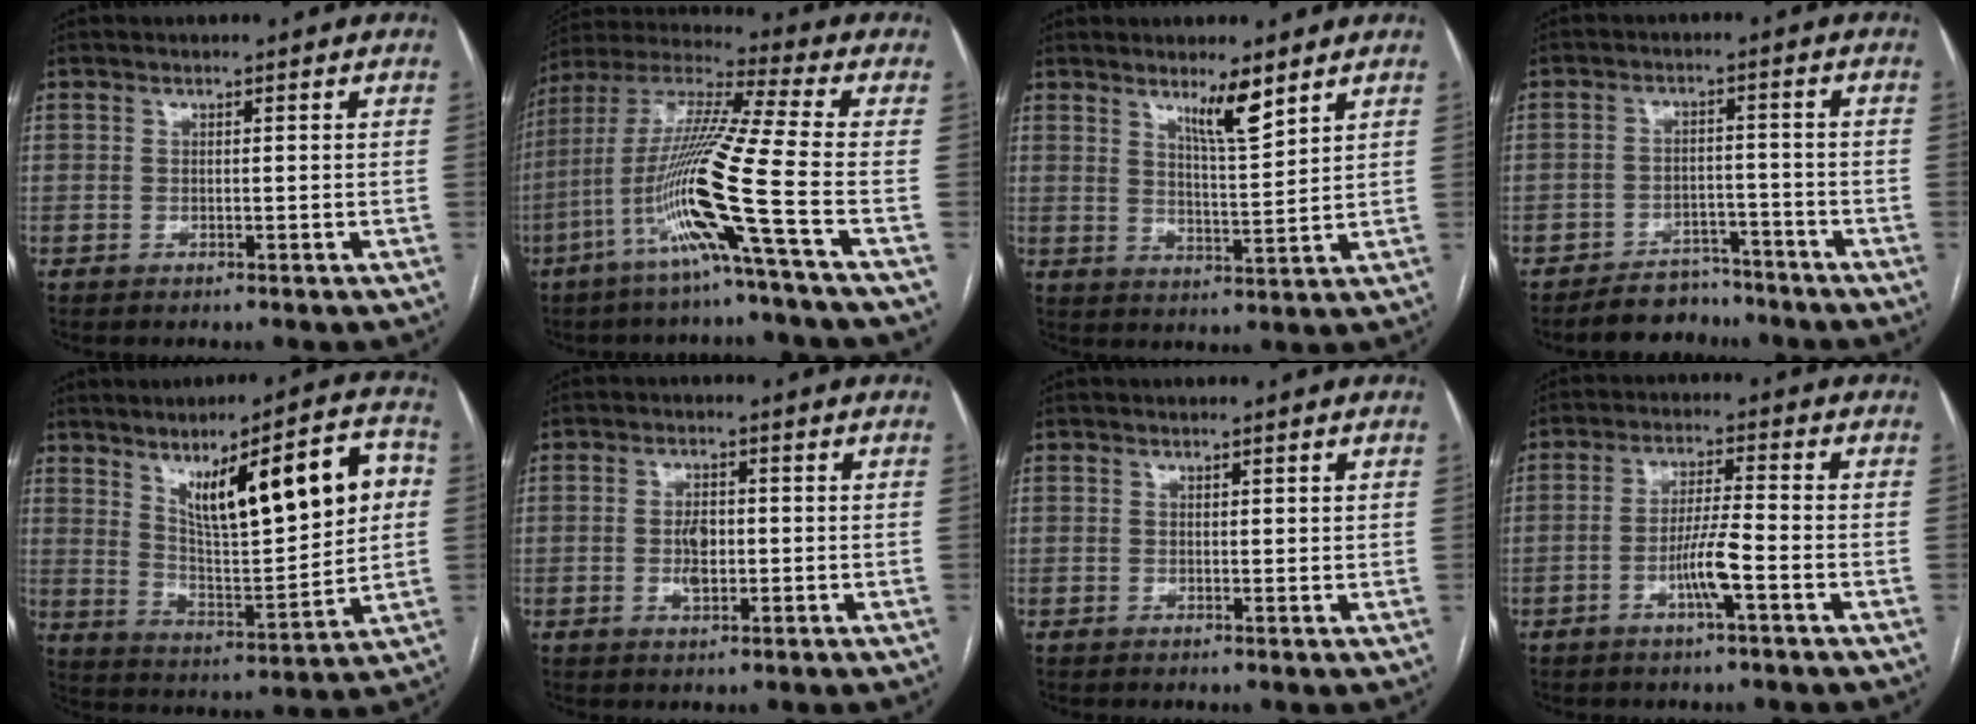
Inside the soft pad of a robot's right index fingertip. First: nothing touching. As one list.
[{"total": 16.6, "force": [-6.4, -2.3, 15.1], "torque": [-0.307, -0.010, -0.130]}, {"total": 6.0, "force": [4.3, 0.2, 4.1], "torque": [-0.071, -0.013, 0.075]}, {"total": 5.8, "force": [-5.2, 2.5, -0.2], "torque": [0.012, 0.009, -0.083]}, {"total": 18.6, "force": [6.1, 4.1, 17.2], "torque": [-0.254, 0.020, 0.104]}, {"total": 3.7, "force": [-0.4, 1.9, 3.1], "torque": [-0.059, 0.002, -0.005]}, {"total": 0.8, "force": [0.6, 0.1, 0.5], "torque": [-0.010, -0.002, 0.008]}, {"total": 6.0, "force": [-2.4, 0.0, 5.5], "torque": [-0.107, 0.000, -0.045]}]